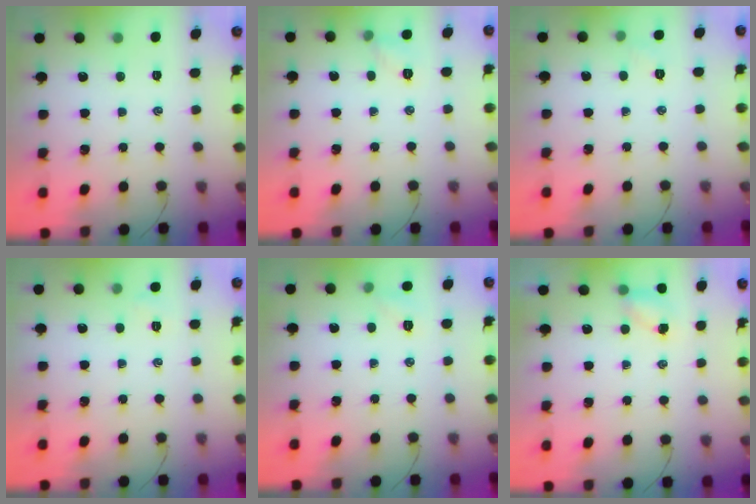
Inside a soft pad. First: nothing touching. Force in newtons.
{"total": 6.0, "press": 5.9, "slide": 1.2}
{"total": 3.9, "press": 3.8, "slide": 1.0}
{"total": 3.8, "press": 3.7, "slide": 1.1}
{"total": 4.9, "press": 4.8, "slide": 1.1}
{"total": 5.0, "press": 4.9, "slide": 1.1}